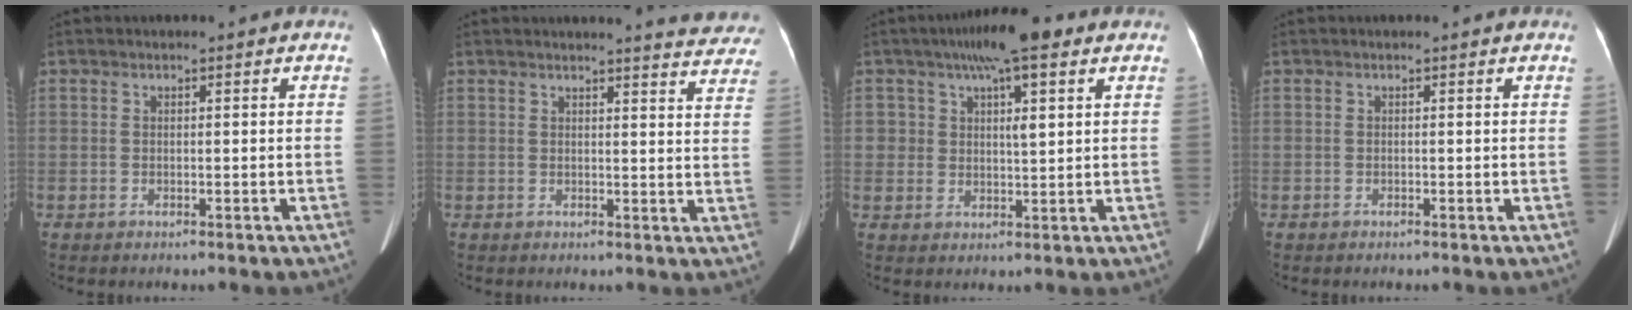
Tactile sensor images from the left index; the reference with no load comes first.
{"total": 10.8, "force": [10.4, 1.2, 2.6], "torque": [-0.008, -0.048, 0.086]}
{"total": 8.0, "force": [4.5, 3.0, 5.9], "torque": [-0.089, 0.019, 0.068]}
{"total": 0.0}